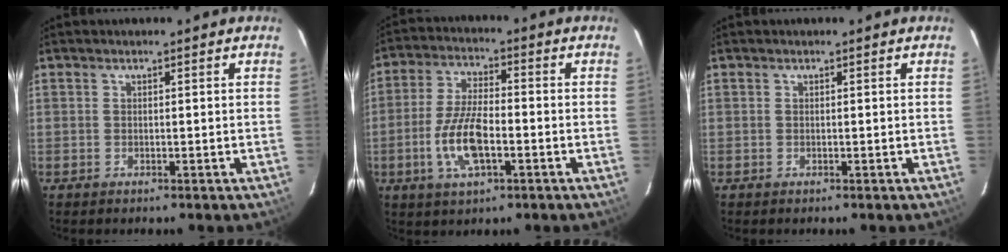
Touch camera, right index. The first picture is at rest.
{"total": 10.2, "force": [-3.2, 3.7, 8.9], "torque": [-0.185, 0.001, -0.061]}
{"total": 0.0}